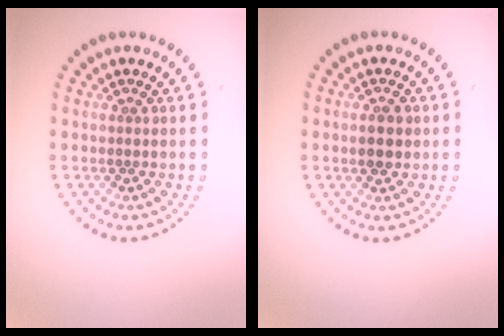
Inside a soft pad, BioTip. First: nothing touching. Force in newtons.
{"total": 2.0, "press": 2.0, "slide": 0.2}